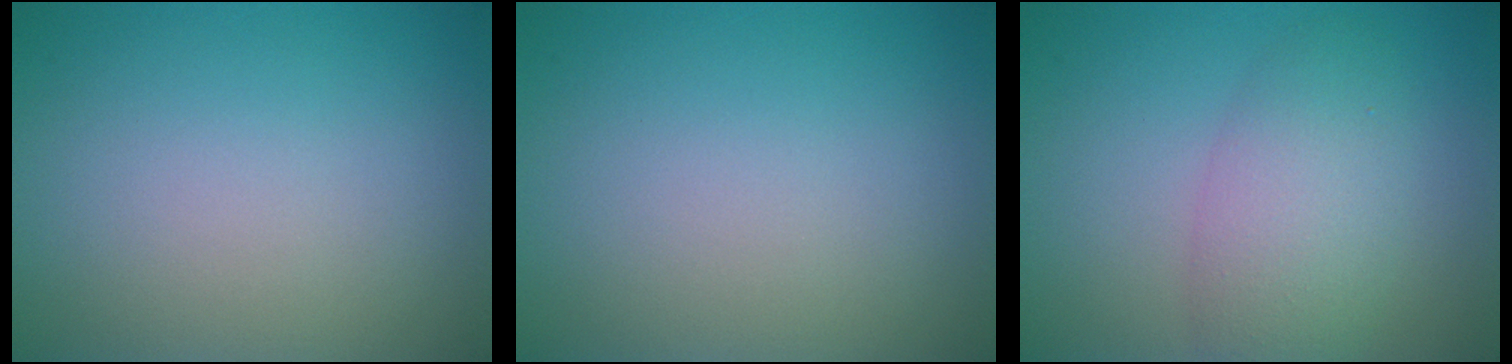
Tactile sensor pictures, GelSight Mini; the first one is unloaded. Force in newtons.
{"total": 0.0}
{"total": 4.5, "press": 4.5, "slide": 0.2}